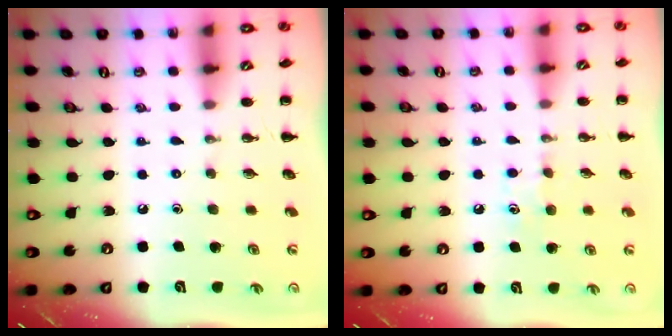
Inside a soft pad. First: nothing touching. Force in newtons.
{"total": 4.8, "press": 4.6, "slide": 1.5}